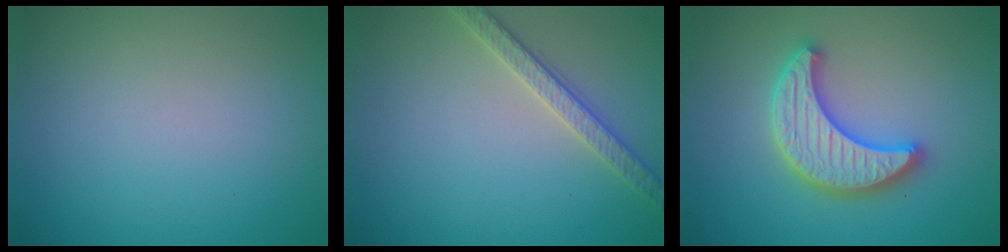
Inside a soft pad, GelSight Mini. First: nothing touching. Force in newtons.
{"total": 2.6, "press": 2.5, "slide": 0.5}
{"total": 5.3, "press": 5.2, "slide": 0.8}